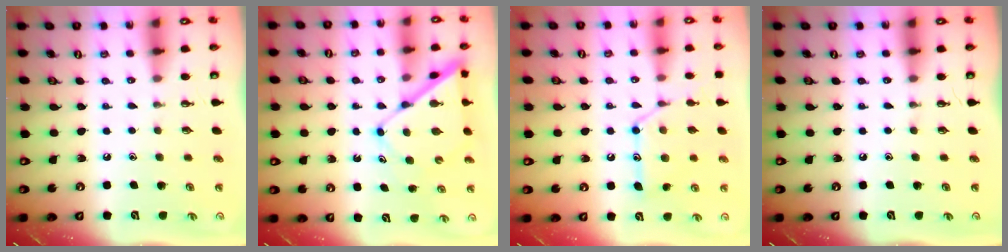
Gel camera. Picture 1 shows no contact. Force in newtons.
{"total": 10.2, "press": 10.2, "slide": 0.9}
{"total": 13.6, "press": 13.6, "slide": 1.1}
{"total": 0.0}